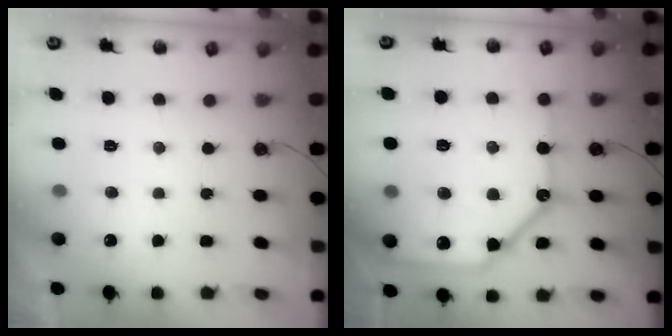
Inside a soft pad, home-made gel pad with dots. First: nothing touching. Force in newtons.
{"total": 24.1, "press": 23.9, "slide": 3.0}